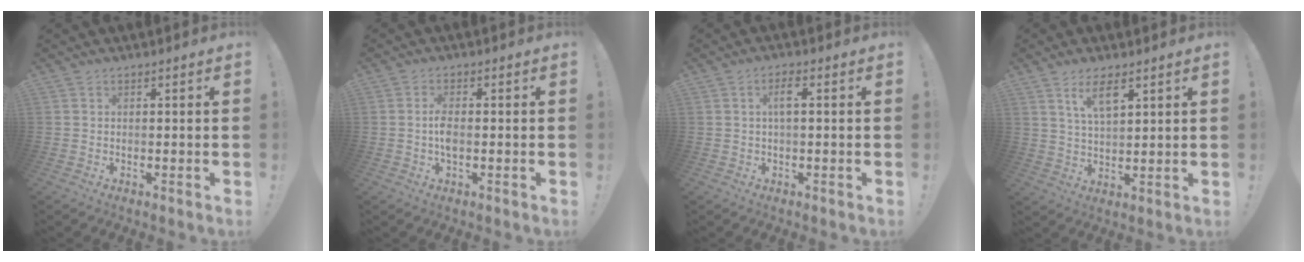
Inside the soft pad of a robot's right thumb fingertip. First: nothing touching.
{"total": 4.1, "force": [-0.5, 1.9, 3.6], "torque": [-0.076, 0.000, -0.012]}
{"total": 3.6, "force": [0.5, 1.0, 3.4], "torque": [-0.064, 0.008, 0.005]}
{"total": 6.9, "force": [4.1, 2.3, 5.1], "torque": [-0.093, -0.014, 0.072]}